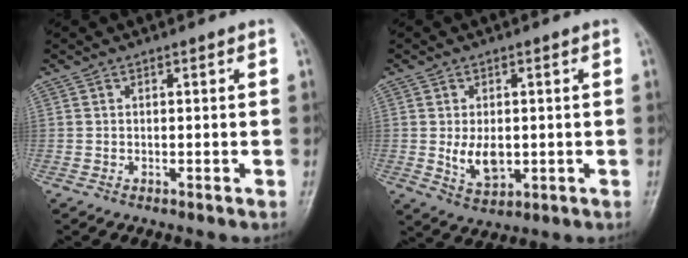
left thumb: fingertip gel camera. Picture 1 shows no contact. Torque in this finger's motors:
{"motor_torque": [0.06, 0.08, 0.26, 0.03, 0.01]}